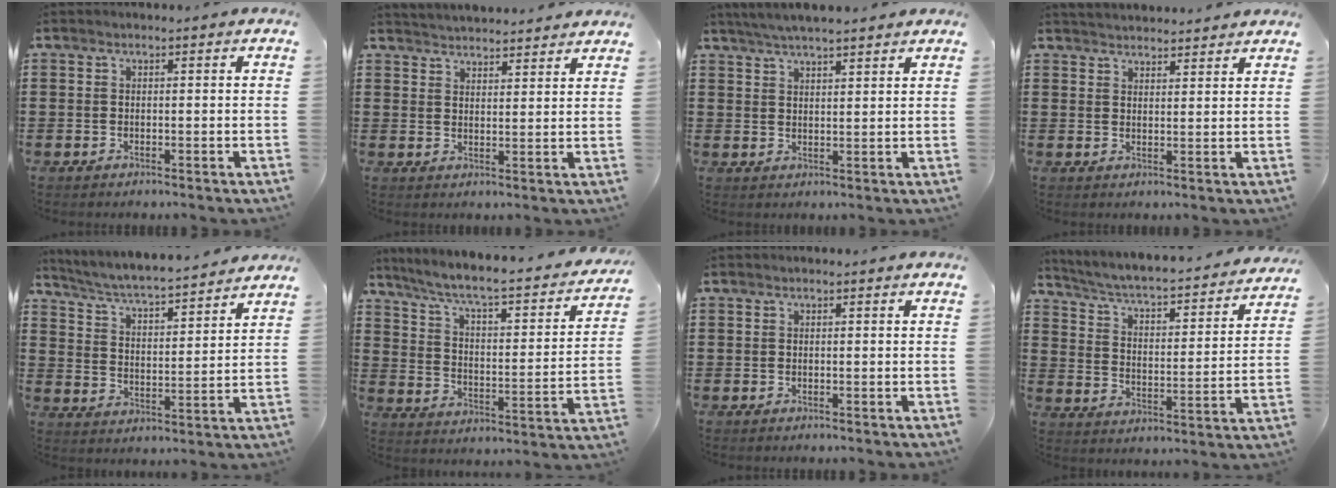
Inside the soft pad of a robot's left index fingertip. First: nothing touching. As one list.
[{"total": 3.1, "force": [3.1, -0.3, -0.2], "torque": [-0.005, -0.013, 0.057]}, {"total": 3.8, "force": [3.6, 0.3, 1.3], "torque": [-0.035, -0.003, 0.065]}, {"total": 2.6, "force": [2.6, 0.0, -0.1], "torque": [-0.005, -0.006, 0.049]}, {"total": 4.5, "force": [4.3, 0.1, 1.3], "torque": [-0.048, -0.034, 0.067]}, {"total": 5.3, "force": [3.9, 0.7, 3.5], "torque": [-0.086, -0.037, 0.056]}, {"total": 0.0}, {"total": 3.3, "force": [2.8, 0.2, 1.6], "torque": [-0.050, -0.033, 0.036]}]